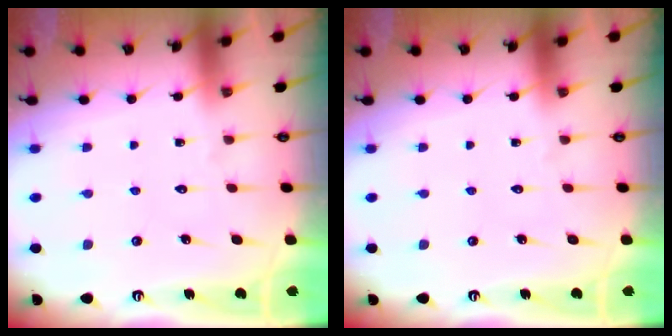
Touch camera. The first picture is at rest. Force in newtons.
{"total": 0.0}